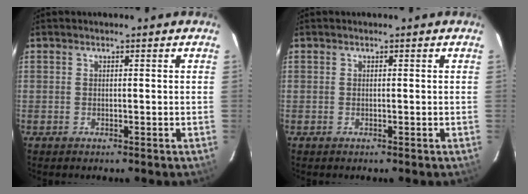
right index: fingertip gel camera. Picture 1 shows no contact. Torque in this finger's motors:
{"motor_torque": [-0.01, -0.01, 0.04, 0.01]}